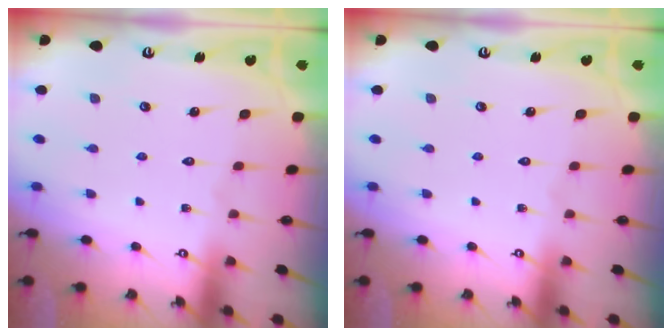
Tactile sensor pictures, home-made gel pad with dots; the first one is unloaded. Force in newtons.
{"total": 0.0}